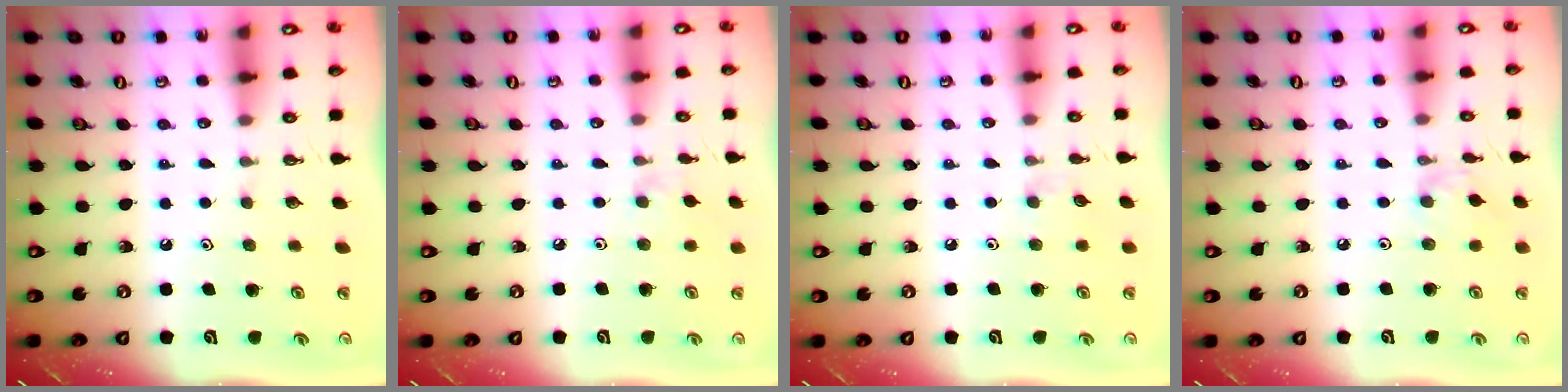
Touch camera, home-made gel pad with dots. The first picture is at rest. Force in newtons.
{"total": 1.2, "press": 1.1, "slide": 0.4}
{"total": 3.5, "press": 3.4, "slide": 0.5}
{"total": 2.4, "press": 2.4, "slide": 0.5}